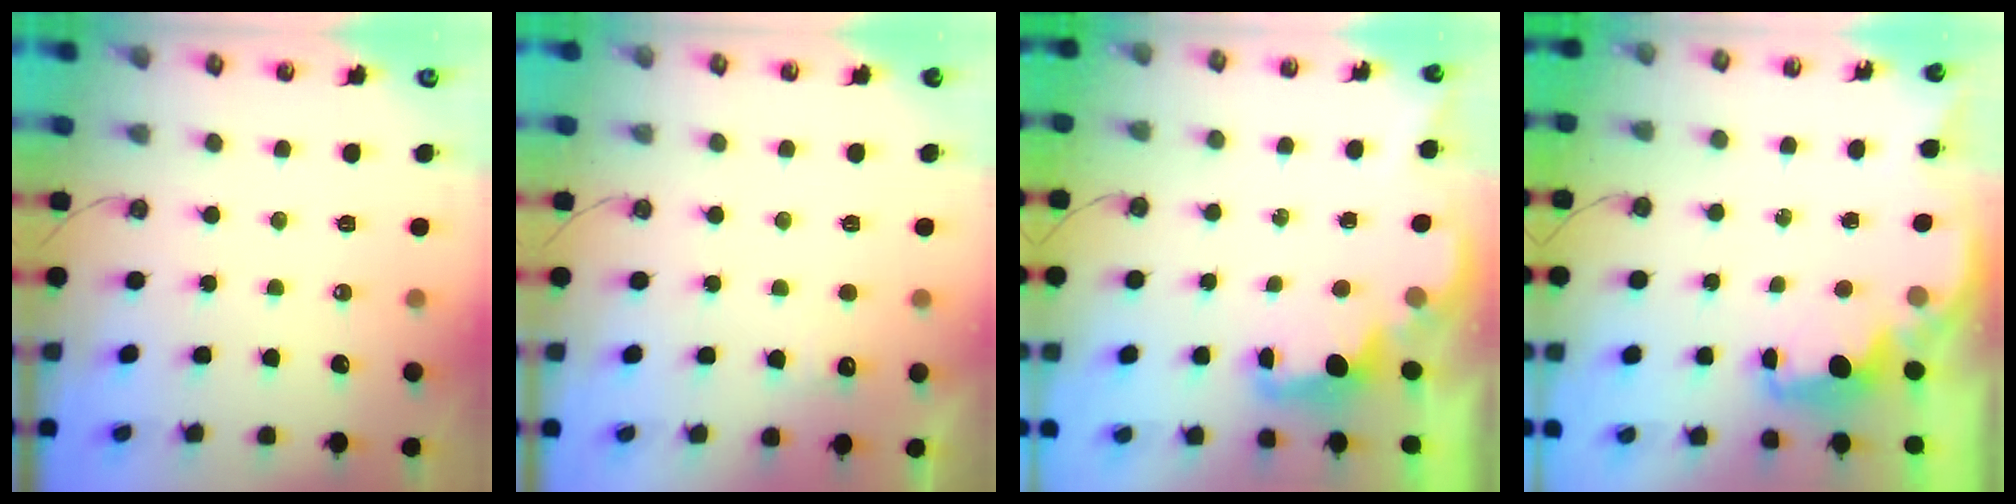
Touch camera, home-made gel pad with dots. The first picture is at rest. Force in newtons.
{"total": 6.0, "press": 5.8, "slide": 1.2}
{"total": 2.1, "press": 2.0, "slide": 0.8}
{"total": 2.9, "press": 2.7, "slide": 0.9}